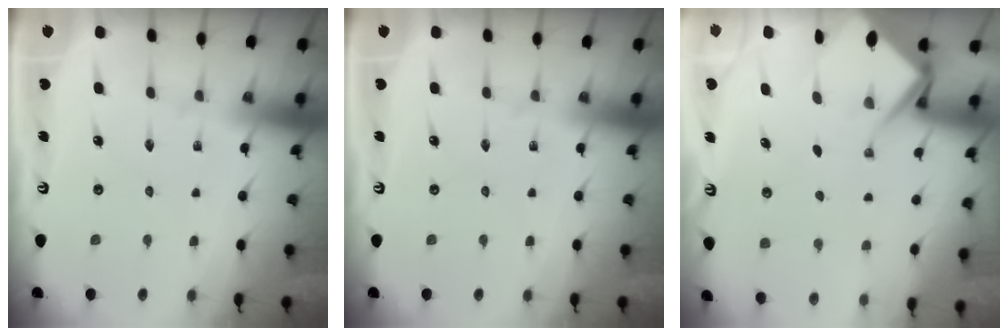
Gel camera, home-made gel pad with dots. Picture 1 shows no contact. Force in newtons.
{"total": 0.0}
{"total": 8.0, "press": 7.9, "slide": 0.9}